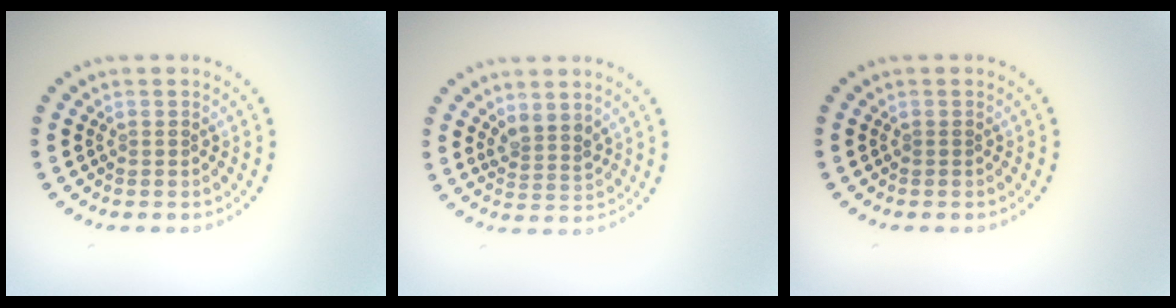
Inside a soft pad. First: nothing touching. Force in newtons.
{"total": 2.1, "press": 1.7, "slide": 1.2}
{"total": 0.0}